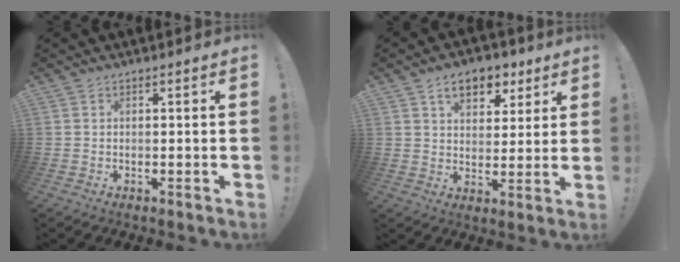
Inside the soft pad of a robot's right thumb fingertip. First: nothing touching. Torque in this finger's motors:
{"motor_torque": [0.51, 1.76, 0.66, 0.41, 0.04]}